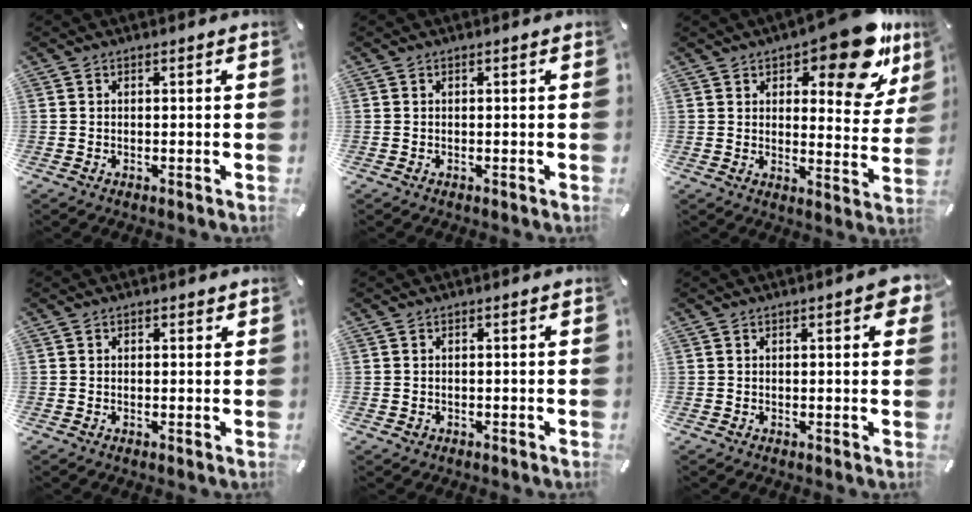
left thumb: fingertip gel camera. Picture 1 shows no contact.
{"total": 0.0}
{"total": 18.0, "force": [11.4, 7.0, 12.1], "torque": [-0.144, -0.078, 0.180]}
{"total": 0.8, "force": [0.4, 0.6, 0.3], "torque": [0.002, 0.000, 0.005]}
{"total": 0.7, "force": [0.0, 0.6, 0.2], "torque": [-0.004, 0.006, -0.002]}
{"total": 3.5, "force": [1.3, 1.1, 3.0], "torque": [-0.037, -0.005, 0.017]}